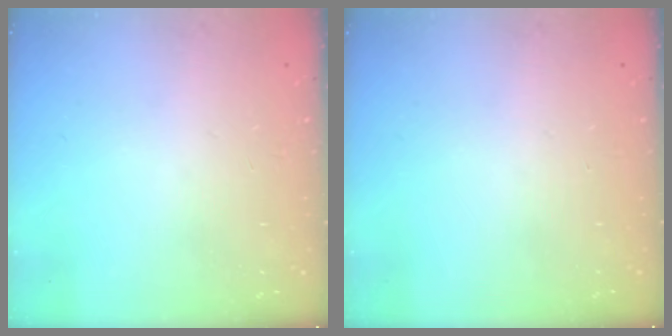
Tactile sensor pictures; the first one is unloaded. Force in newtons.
{"total": 0.0}